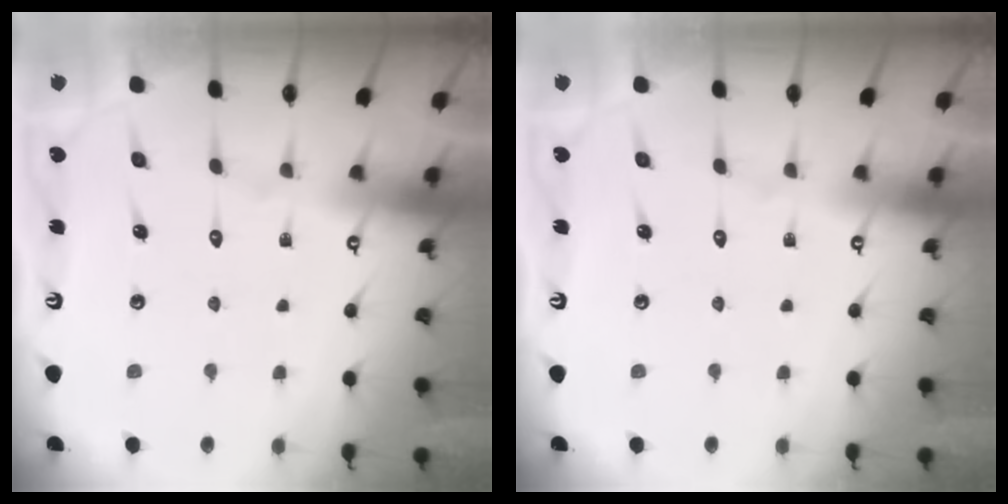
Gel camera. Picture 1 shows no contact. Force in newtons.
{"total": 0.0}